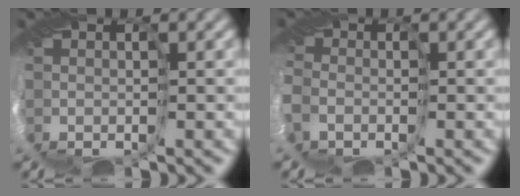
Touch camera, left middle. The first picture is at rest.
{"total": 2.9, "force": [-1.0, 2.7, 0.5], "torque": [-0.030, 0.000, -0.014]}